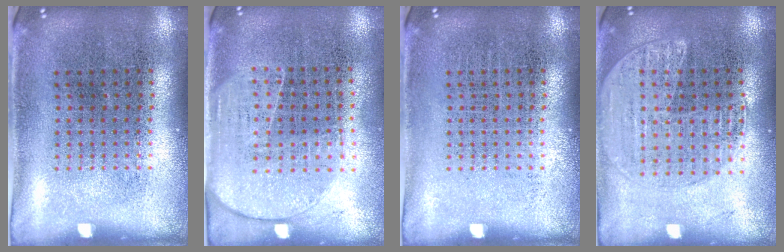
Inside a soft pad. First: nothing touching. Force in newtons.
{"total": 1.8, "press": 1.5, "slide": 0.9}
{"total": 0.0}
{"total": 1.6, "press": 1.5, "slide": 0.4}